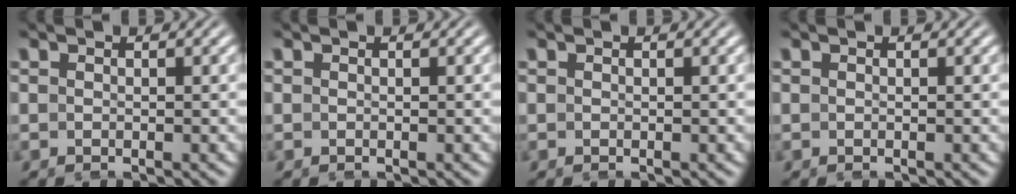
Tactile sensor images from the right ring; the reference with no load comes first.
{"total": 0.0}
{"total": 0.0}
{"total": 0.0}